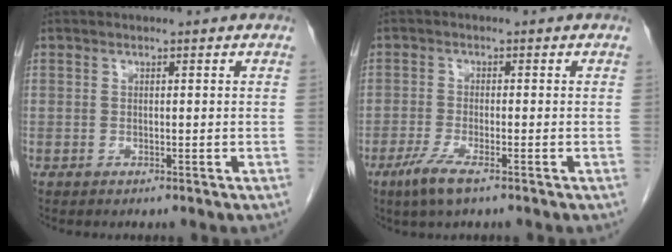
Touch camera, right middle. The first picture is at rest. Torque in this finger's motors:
{"motor_torque": [0.91, -0.39, 0.36, 0.08]}